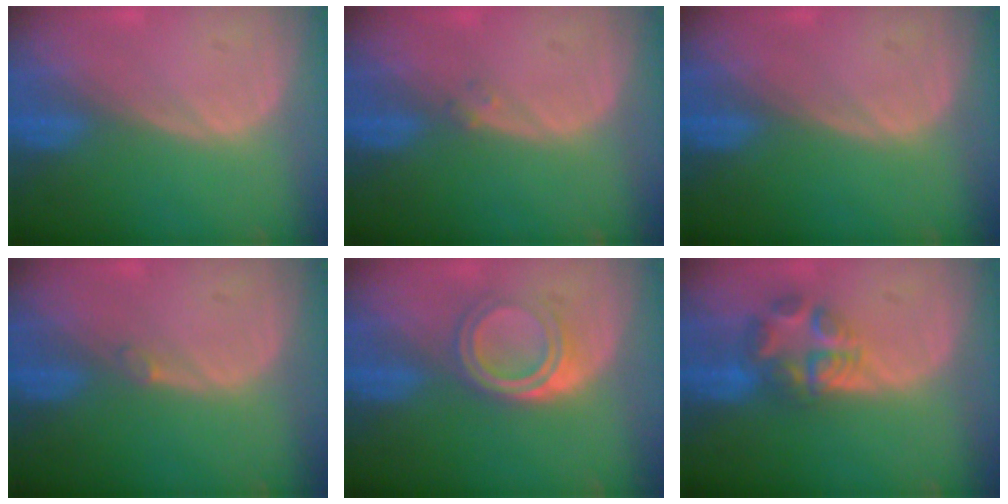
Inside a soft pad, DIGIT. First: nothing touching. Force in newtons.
{"total": 1.0, "press": 0.9, "slide": 0.4}
{"total": 0.0}
{"total": 0.7, "press": 0.7, "slide": 0.2}
{"total": 5.1, "press": 4.5, "slide": 2.4}
{"total": 6.0, "press": 5.9, "slide": 0.8}